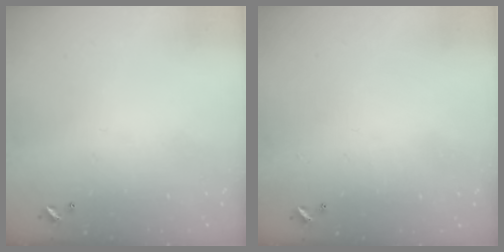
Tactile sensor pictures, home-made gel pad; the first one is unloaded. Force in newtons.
{"total": 0.6, "press": 0.2, "slide": 0.6}